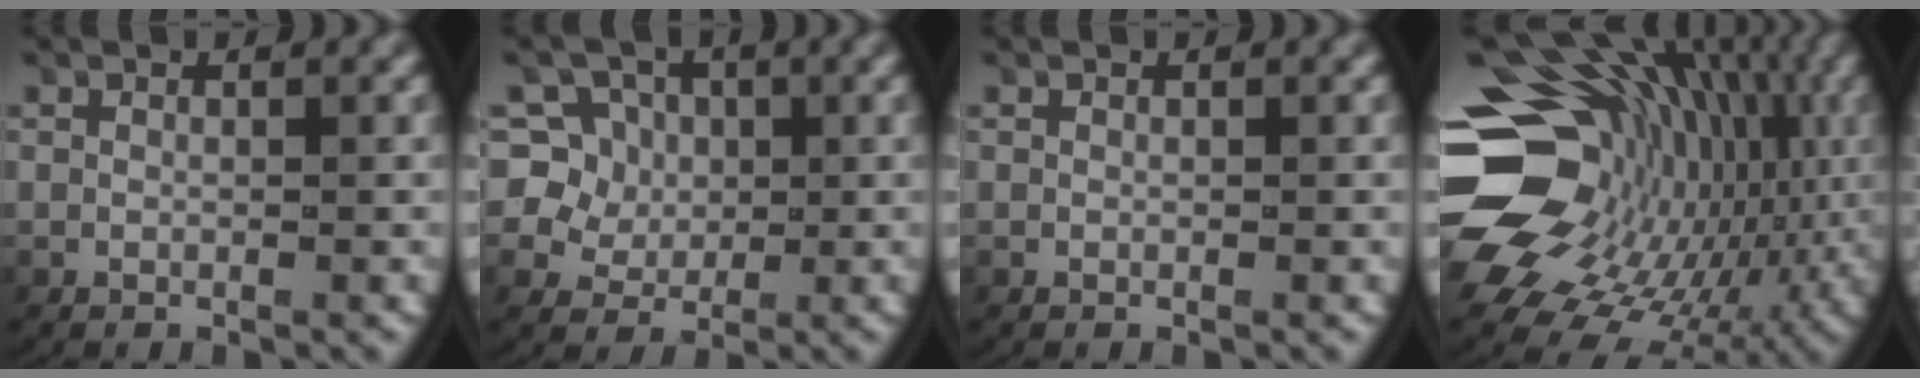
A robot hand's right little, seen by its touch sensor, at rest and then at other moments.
{"total": 8.6, "force": [0.7, 7.9, 3.3], "torque": [-0.091, -0.023, 0.013]}
{"total": 0.0}
{"total": 22.6, "force": [1.4, 17.2, 14.6], "torque": [-0.257, -0.029, 0.023]}